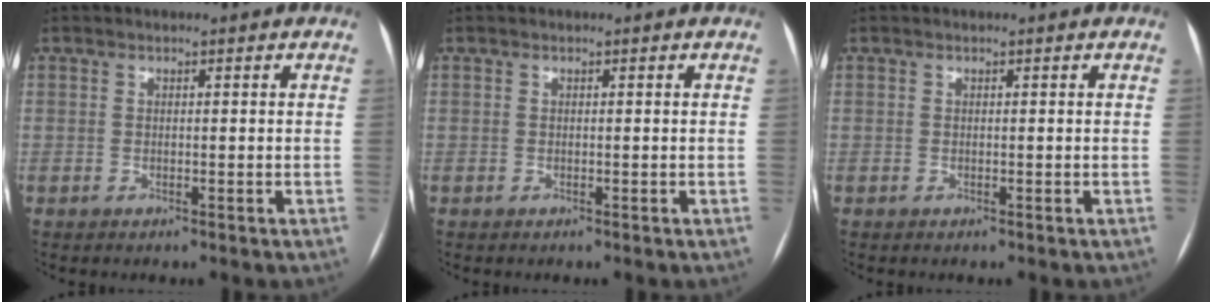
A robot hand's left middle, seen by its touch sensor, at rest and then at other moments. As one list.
[{"total": 0.0}, {"total": 0.0}]